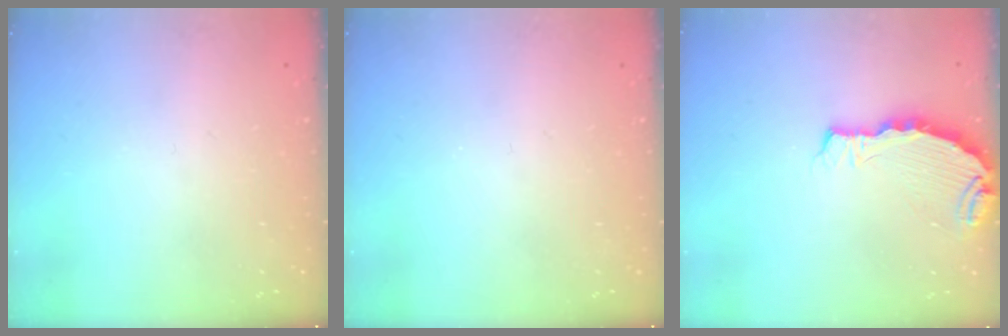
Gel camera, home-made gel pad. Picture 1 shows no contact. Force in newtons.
{"total": 0.0}
{"total": 5.8, "press": 5.8, "slide": 0.1}